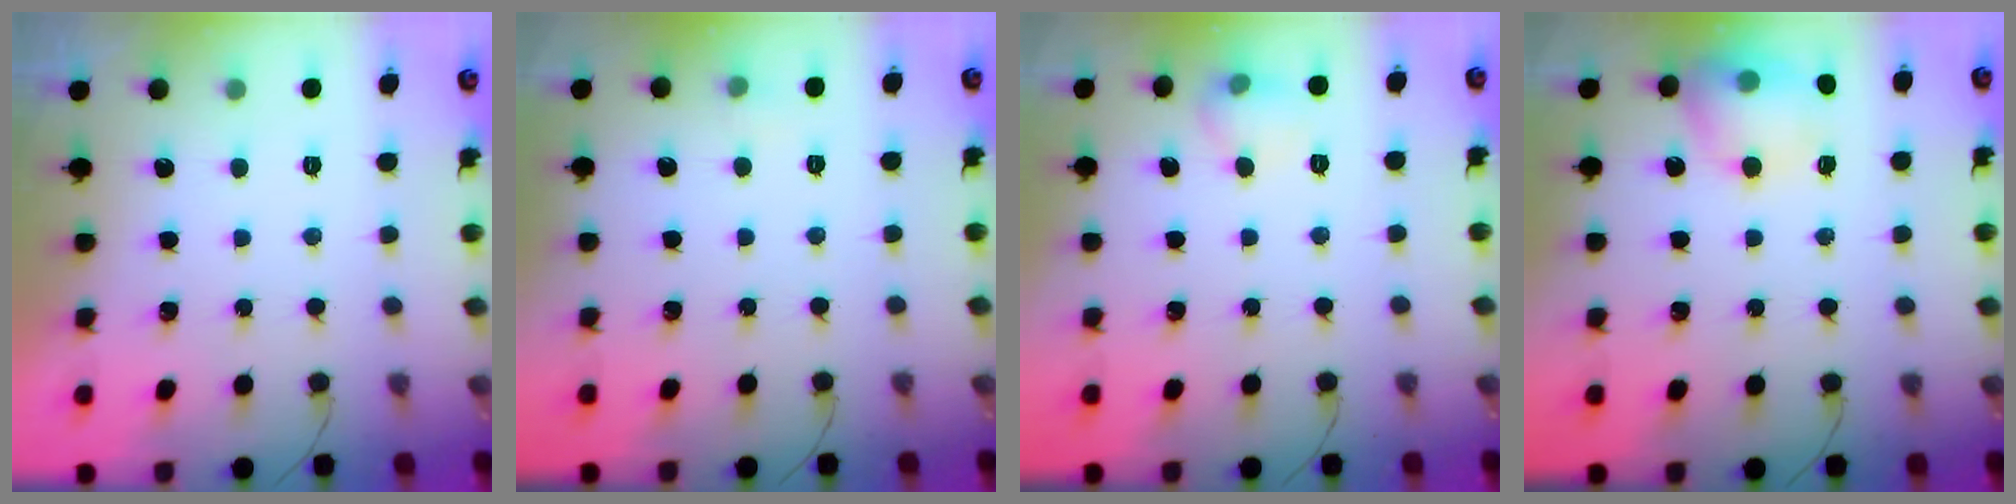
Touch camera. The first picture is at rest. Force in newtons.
{"total": 3.6, "press": 3.5, "slide": 1.1}
{"total": 5.9, "press": 5.7, "slide": 1.6}
{"total": 13.1, "press": 13.0, "slide": 1.7}